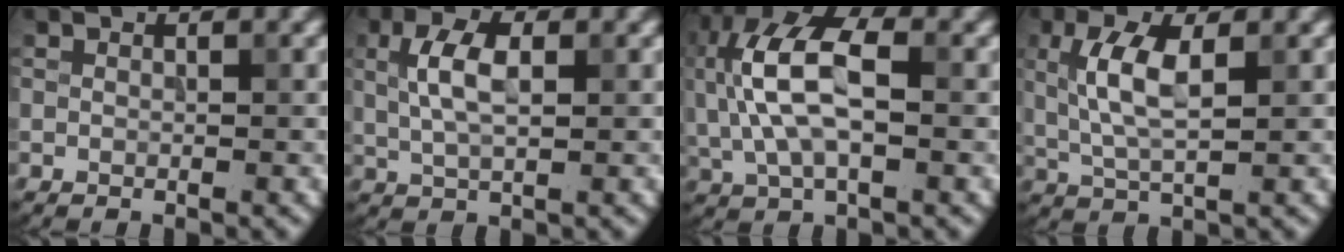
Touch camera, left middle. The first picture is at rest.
{"total": 4.2, "force": [0.8, 1.9, 3.6], "torque": [-0.080, 0.006, 0.014]}
{"total": 8.8, "force": [0.6, 4.6, 7.4], "torque": [-0.168, 0.017, 0.004]}
{"total": 4.7, "force": [0.9, 1.8, 4.3], "torque": [-0.095, 0.007, 0.019]}